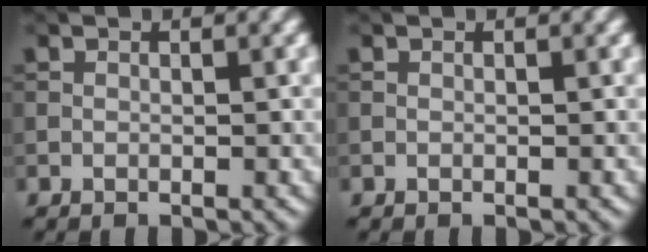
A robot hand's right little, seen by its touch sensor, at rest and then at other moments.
{"total": 0.0}